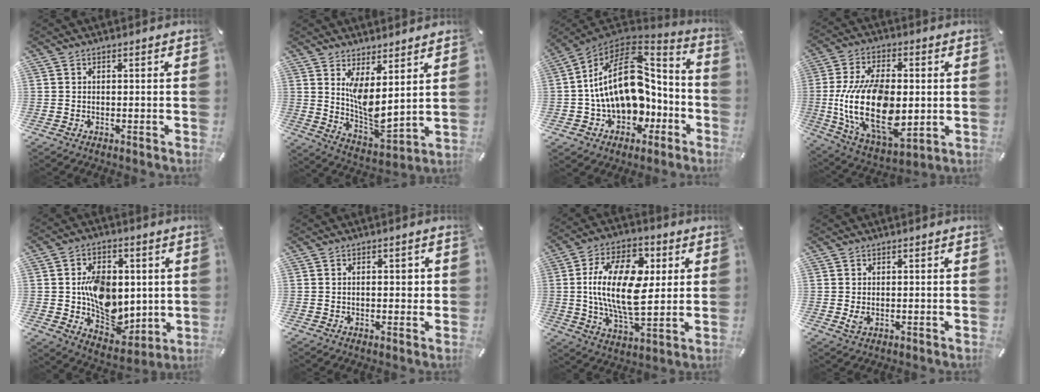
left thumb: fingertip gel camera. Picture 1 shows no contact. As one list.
[{"total": 7.8, "force": [4.3, 3.3, 5.6], "torque": [-0.102, -0.033, 0.078]}, {"total": 21.9, "force": [0.6, 15.5, 15.4], "torque": [-0.258, -0.010, 0.019]}, {"total": 22.7, "force": [-0.8, 13.4, 18.3], "torque": [-0.361, -0.014, -0.003]}, {"total": 13.9, "force": [-0.2, 11.3, 8.1], "torque": [-0.109, 0.012, 0.011]}, {"total": 2.9, "force": [0.0, 1.6, 2.4], "torque": [-0.031, 0.001, -0.005]}, {"total": 19.8, "force": [2.8, 11.0, 16.2], "torque": [-0.324, 0.005, 0.042]}, {"total": 1.8, "force": [-0.1, 1.2, 1.3], "torque": [-0.024, -0.006, -0.005]}]